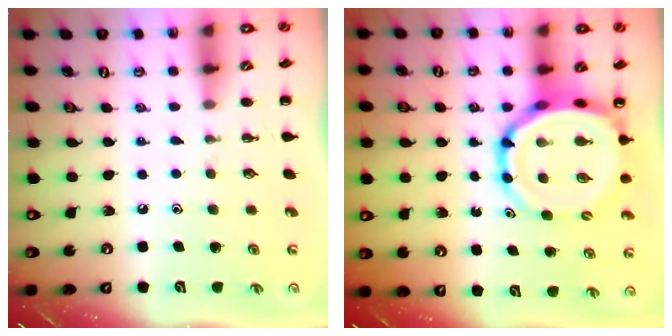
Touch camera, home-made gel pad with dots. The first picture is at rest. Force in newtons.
{"total": 11.5, "press": 11.1, "slide": 3.0}